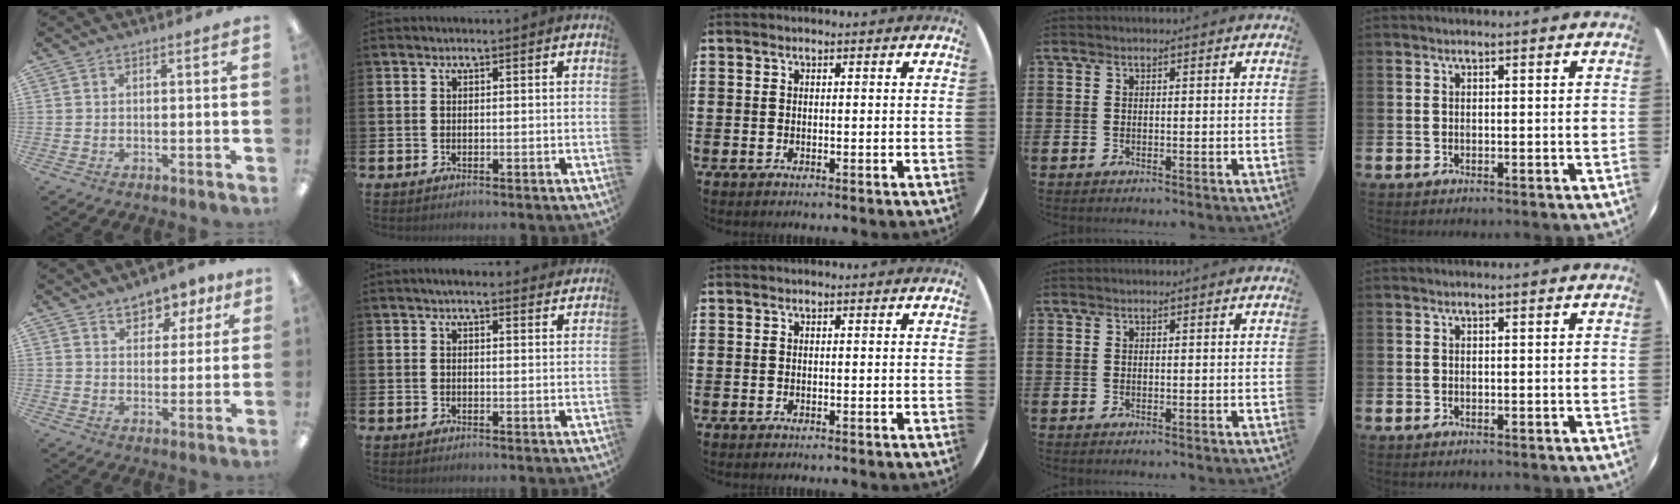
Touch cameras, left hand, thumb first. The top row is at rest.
{"thumb": {"total": 7.1, "force": [5.2, 4.1, 2.5], "torque": [-0.031, -0.027, 0.090]}, "index": {"total": 2.6, "force": [2.4, 0.4, 0.7], "torque": [-0.007, -0.010, 0.042]}}